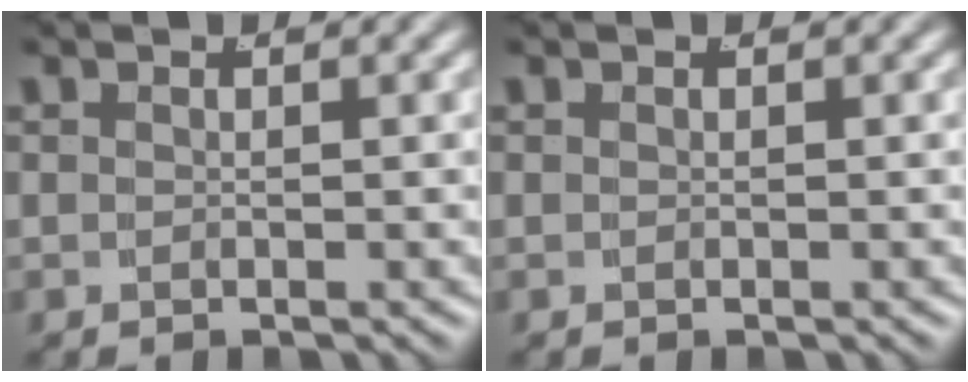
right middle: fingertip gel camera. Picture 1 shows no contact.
{"total": 0.0}